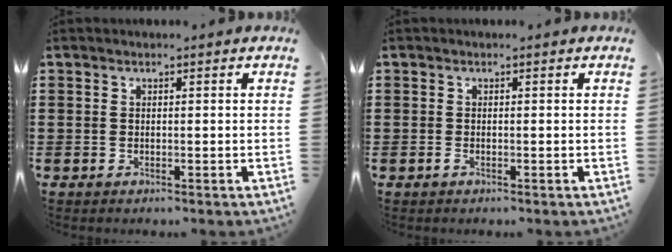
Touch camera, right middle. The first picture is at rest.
{"total": 0.5, "force": [-0.3, 0.1, 0.4], "torque": [-0.008, -0.003, -0.005]}